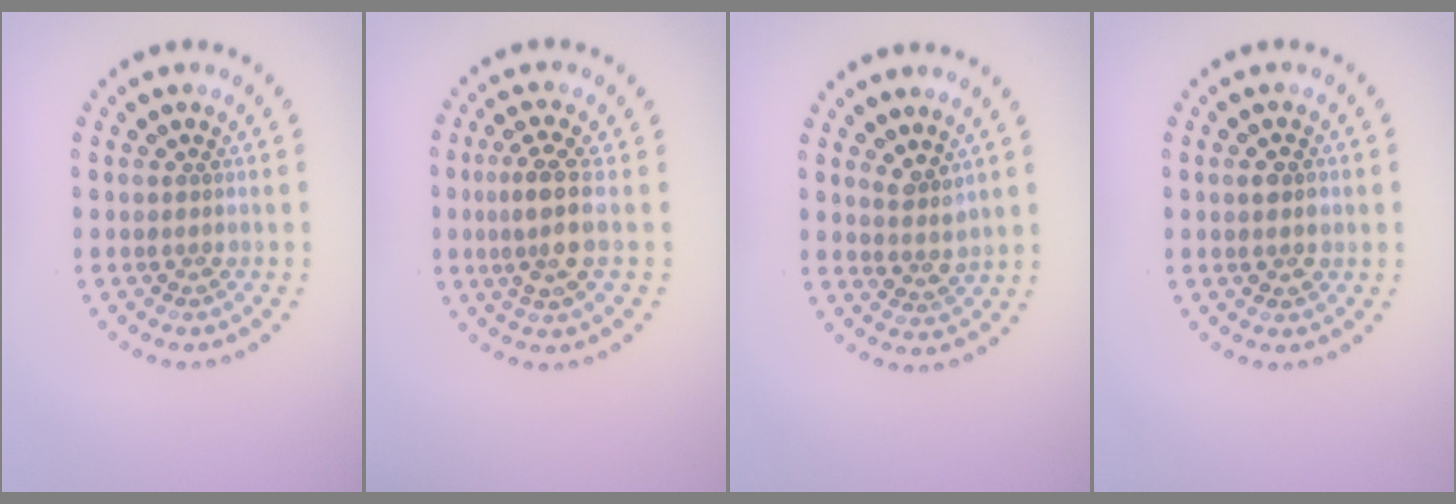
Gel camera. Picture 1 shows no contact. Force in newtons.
{"total": 3.7, "press": 3.3, "slide": 1.7}
{"total": 2.2, "press": 1.7, "slide": 1.3}
{"total": 1.8, "press": 1.8, "slide": 0.1}